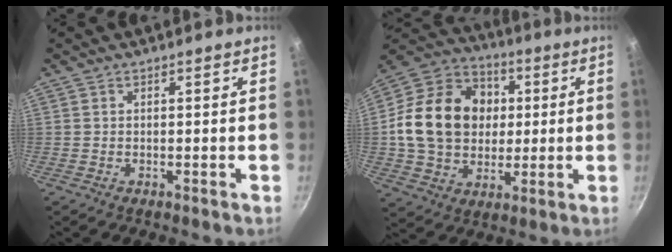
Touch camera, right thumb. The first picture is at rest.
{"total": 21.1, "force": [1.9, 16.8, 12.6], "torque": [-0.191, 0.024, 0.030]}